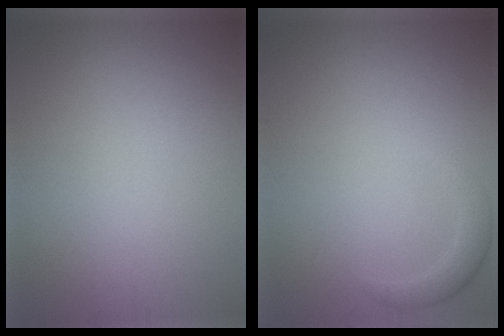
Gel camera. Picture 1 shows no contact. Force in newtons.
{"total": 1.9, "press": 1.9, "slide": 0.3}